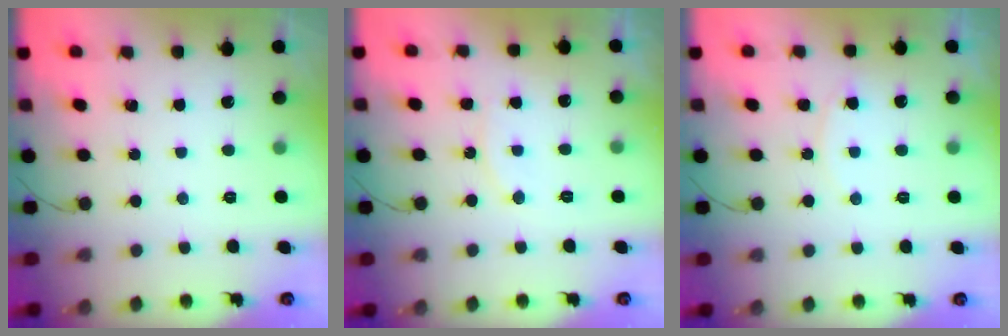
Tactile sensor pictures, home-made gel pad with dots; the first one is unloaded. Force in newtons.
{"total": 7.0, "press": 7.0, "slide": 0.3}
{"total": 5.6, "press": 5.6, "slide": 0.6}